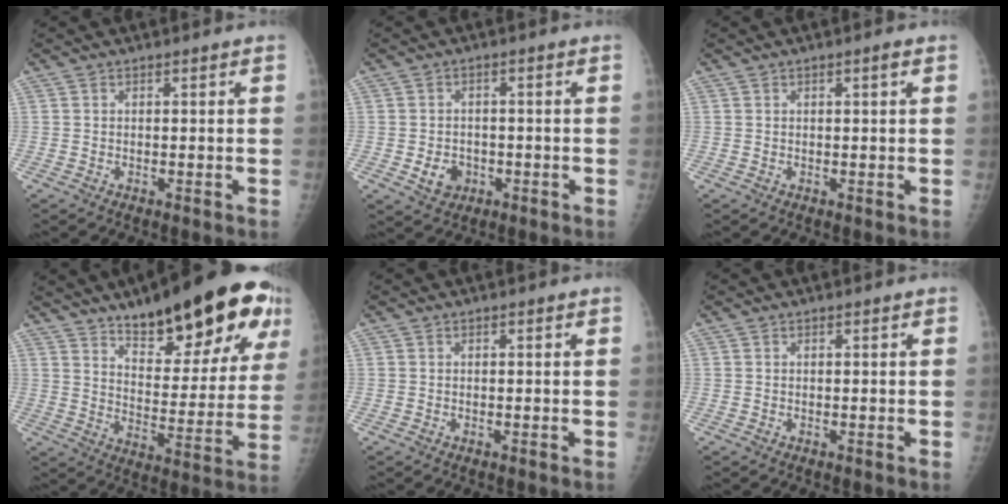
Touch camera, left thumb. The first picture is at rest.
{"total": 4.5, "force": [-1.4, 3.7, 2.2], "torque": [-0.020, 0.006, -0.017]}
{"total": 1.0, "force": [0.4, 0.1, 0.9], "torque": [-0.017, 0.001, 0.006]}
{"total": 25.0, "force": [15.1, 8.1, 18.1], "torque": [-0.218, -0.052, 0.223]}
{"total": 0.0}
{"total": 0.0}